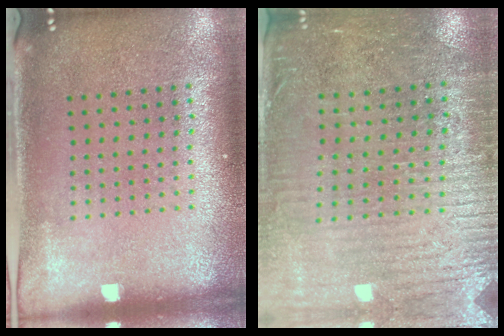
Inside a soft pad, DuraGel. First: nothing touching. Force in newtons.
{"total": 3.1, "press": 2.9, "slide": 1.1}